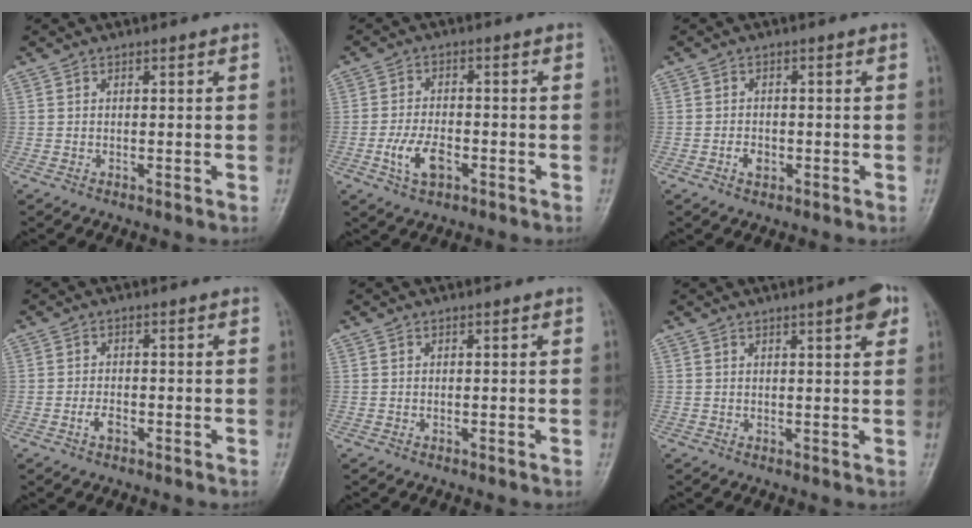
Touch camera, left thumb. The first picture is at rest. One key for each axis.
{"total": 6.2, "fx": -2.5, "fy": 3.3, "fz": 4.6, "tx": -0.091, "ty": 0.012, "tz": -0.047}
{"total": 2.4, "fx": -1.0, "fy": 1.7, "fz": 1.4, "tx": -0.019, "ty": 0.009, "tz": -0.016}
{"total": 2.2, "fx": -1.1, "fy": 1.2, "fz": 1.5, "tx": -0.030, "ty": 0.010, "tz": -0.022}
{"total": 0.0}
{"total": 4.4, "fx": 2.3, "fy": 0.9, "fz": 3.7, "tx": -0.041, "ty": -0.005, "tz": 0.027}